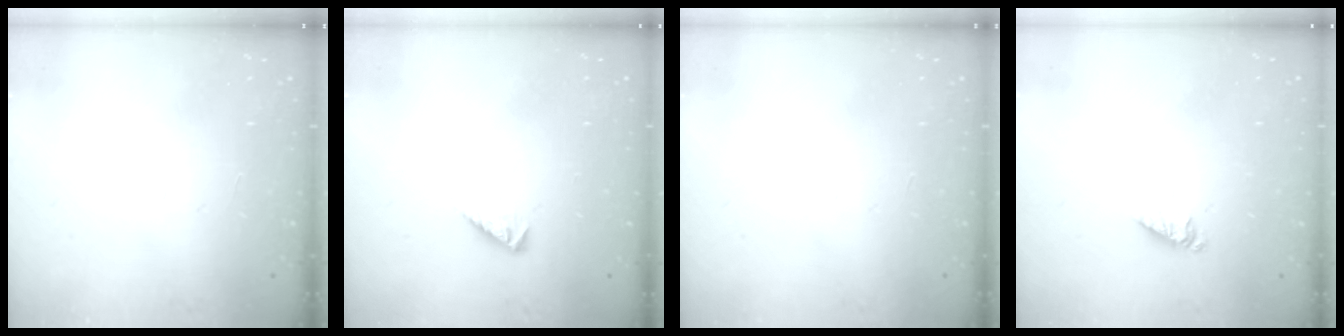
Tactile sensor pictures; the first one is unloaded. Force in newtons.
{"total": 2.9, "press": 2.9, "slide": 0.5}
{"total": 0.0}
{"total": 1.3, "press": 1.3, "slide": 0.2}